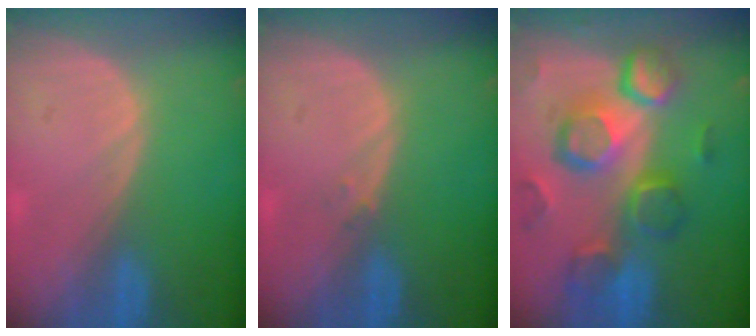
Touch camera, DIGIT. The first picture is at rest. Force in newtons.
{"total": 0.7, "press": 0.7, "slide": 0.1}
{"total": 12.1, "press": 10.5, "slide": 6.0}